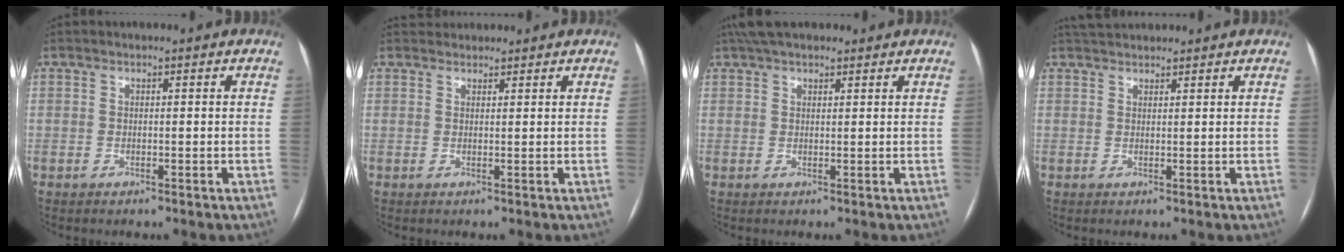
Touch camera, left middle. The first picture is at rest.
{"total": 2.6, "force": [2.4, 0.8, -0.1], "torque": [0.004, 0.027, 0.040]}
{"total": 6.8, "force": [5.5, 2.2, 3.3], "torque": [-0.050, 0.042, 0.097]}
{"total": 4.0, "force": [3.8, 0.8, 1.0], "torque": [-0.015, 0.037, 0.066]}